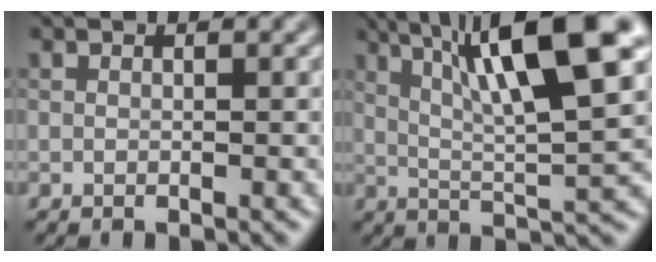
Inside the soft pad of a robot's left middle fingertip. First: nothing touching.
{"total": 11.4, "force": [5.0, 2.1, 10.1], "torque": [-0.149, 0.013, 0.082]}